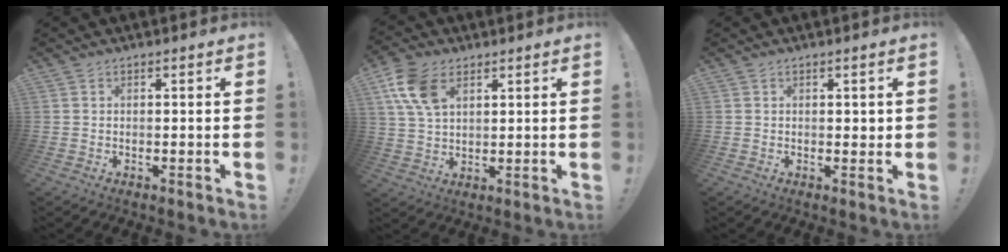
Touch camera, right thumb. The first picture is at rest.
{"total": 11.4, "force": [5.1, 7.0, 7.3], "torque": [-0.146, -0.006, 0.100]}
{"total": 1.1, "force": [0.5, 0.9, 0.5], "torque": [-0.005, 0.002, 0.008]}